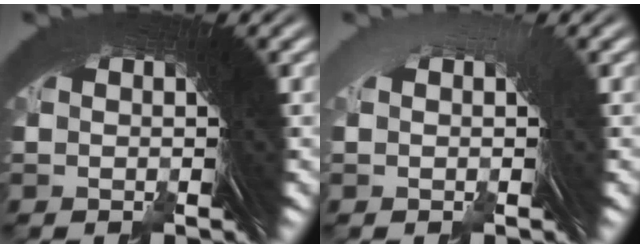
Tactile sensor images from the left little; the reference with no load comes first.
{"total": 0.8, "force": [-0.1, -0.3, 0.7], "torque": [0.007, 0.021, -0.007]}